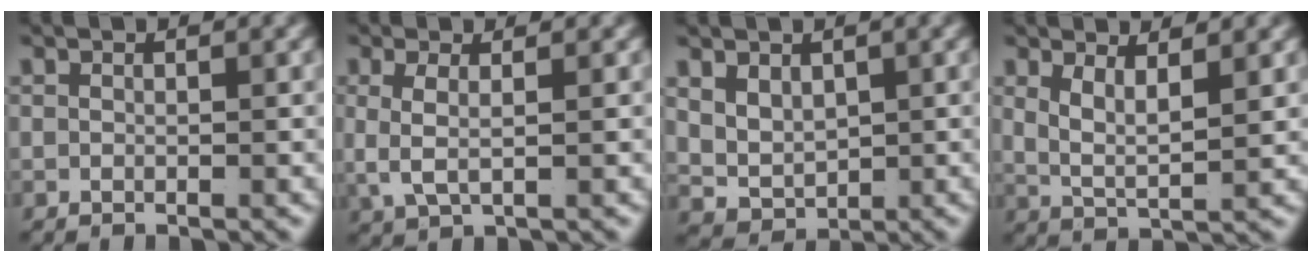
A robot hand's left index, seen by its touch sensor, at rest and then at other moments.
{"total": 2.9, "force": [0.5, 1.3, 2.6], "torque": [-0.061, -0.008, 0.019]}
{"total": 5.6, "force": [0.5, 4.8, 2.8], "torque": [-0.073, -0.028, 0.020]}
{"total": 3.7, "force": [1.2, 2.0, 2.8], "torque": [-0.059, -0.013, 0.024]}